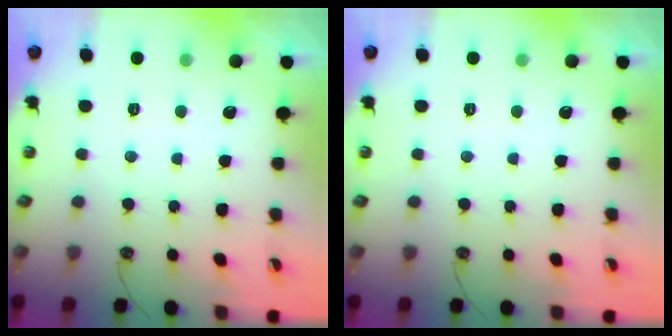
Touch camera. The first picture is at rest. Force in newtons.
{"total": 0.0}